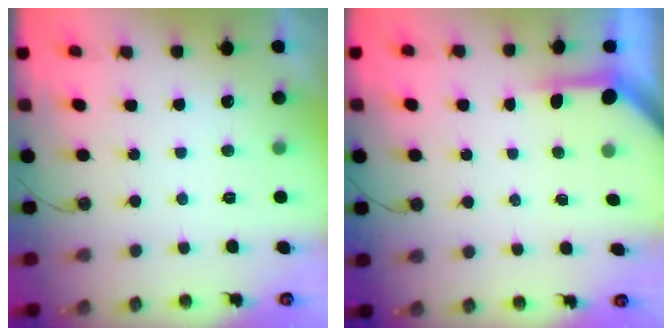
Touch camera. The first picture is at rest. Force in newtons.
{"total": 3.9, "press": 3.9, "slide": 0.3}